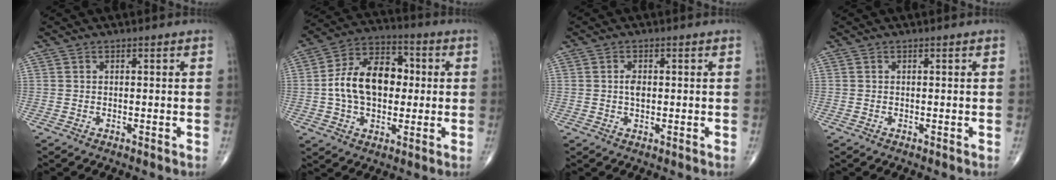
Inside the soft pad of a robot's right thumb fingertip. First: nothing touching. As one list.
[{"total": 15.5, "force": [0.5, 10.2, 11.6], "torque": [-0.174, 0.029, 0.001]}, {"total": 2.2, "force": [0.1, 1.3, 1.8], "torque": [-0.031, 0.000, 0.001]}, {"total": 0.0}]